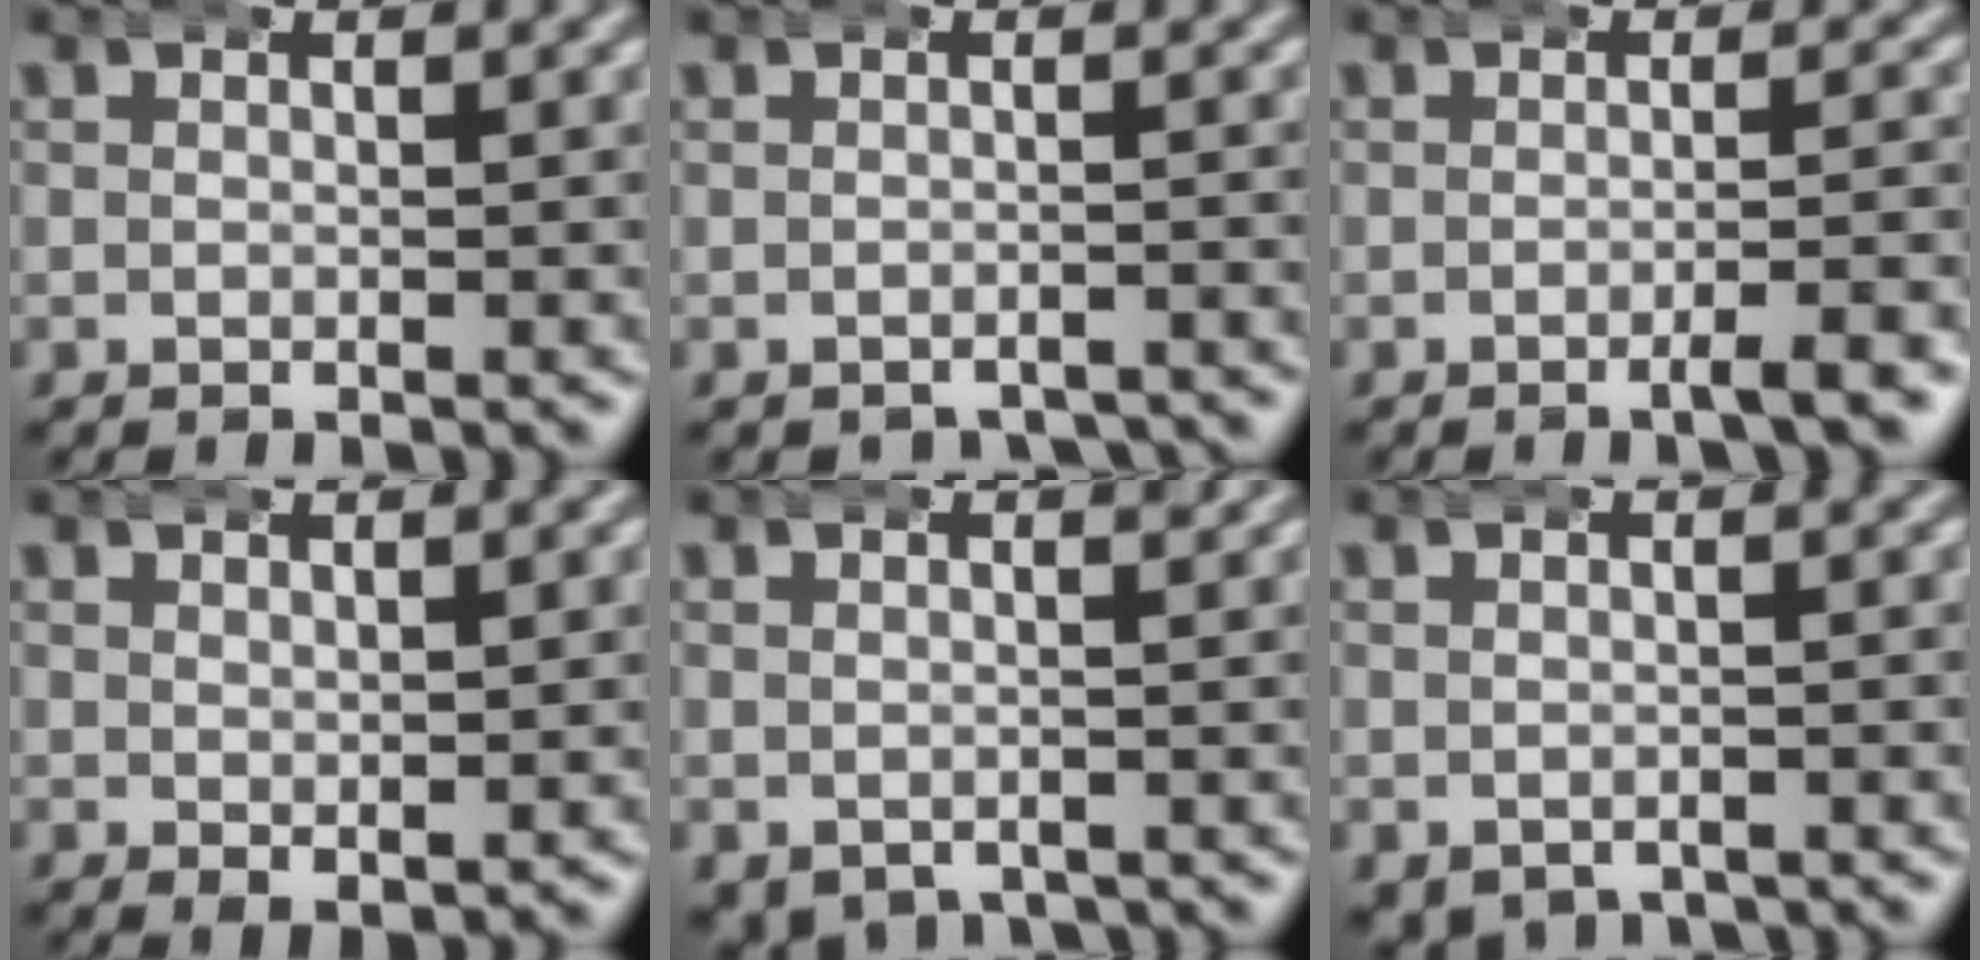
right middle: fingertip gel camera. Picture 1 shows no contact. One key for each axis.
{"total": 2.1, "fx": -2.1, "fy": 0.3, "fz": 0.1, "tx": 0.000, "ty": -0.009, "tz": -0.029}
{"total": 2.2, "fx": -1.5, "fy": 0.0, "fz": 1.6, "tx": -0.022, "ty": 0.005, "tz": -0.029}
{"total": 2.0, "fx": 1.1, "fy": 0.7, "fz": 1.6, "tx": -0.020, "ty": -0.008, "tz": 0.025}
{"total": 2.0, "fx": -1.2, "fy": 1.3, "fz": 0.9, "tx": -0.023, "ty": -0.017, "tz": -0.010}
{"total": 2.0, "fx": -1.4, "fy": 1.4, "fz": 0.6, "tx": -0.019, "ty": -0.016, "tz": -0.014}